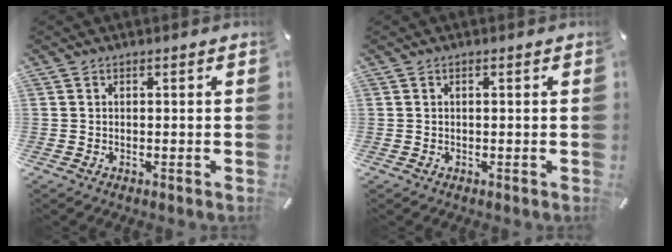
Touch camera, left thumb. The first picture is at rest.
{"total": 0.0}